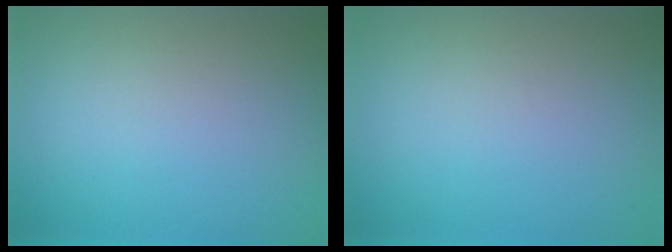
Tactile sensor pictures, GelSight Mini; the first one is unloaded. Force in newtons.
{"total": 0.0}